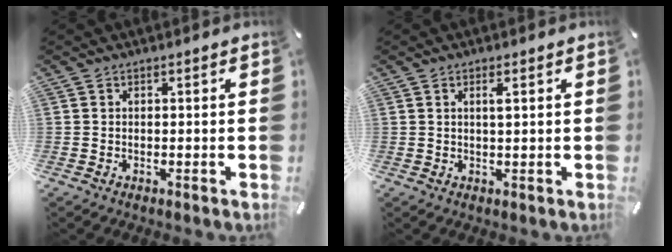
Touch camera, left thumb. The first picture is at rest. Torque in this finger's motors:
{"motor_torque": [0.09, 0.20, -0.06, -0.08, 0.02]}